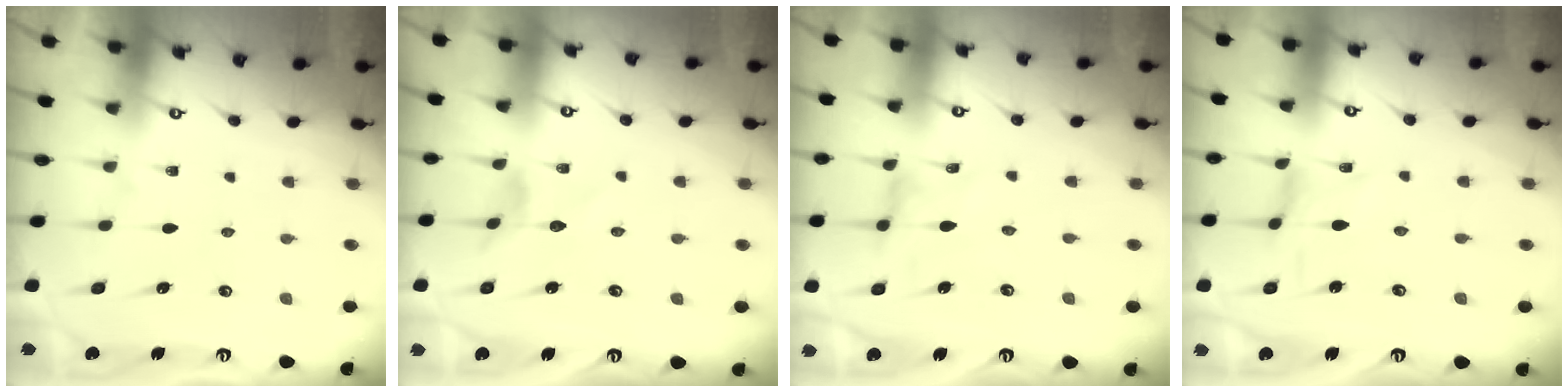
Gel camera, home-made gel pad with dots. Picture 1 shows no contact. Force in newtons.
{"total": 1.3, "press": 1.2, "slide": 0.2}
{"total": 0.0}
{"total": 0.0}